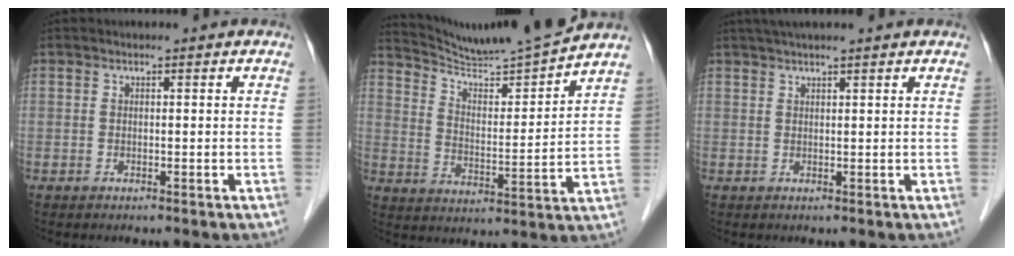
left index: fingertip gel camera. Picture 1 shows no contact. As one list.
[{"total": 13.4, "force": [12.9, -2.0, 3.0], "torque": [-0.054, -0.021, 0.213]}, {"total": 6.2, "force": [5.2, -0.4, 3.4], "torque": [-0.047, 0.039, 0.080]}]